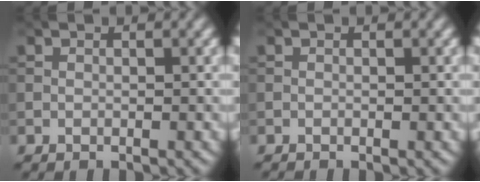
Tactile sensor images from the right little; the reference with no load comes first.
{"total": 0.0}